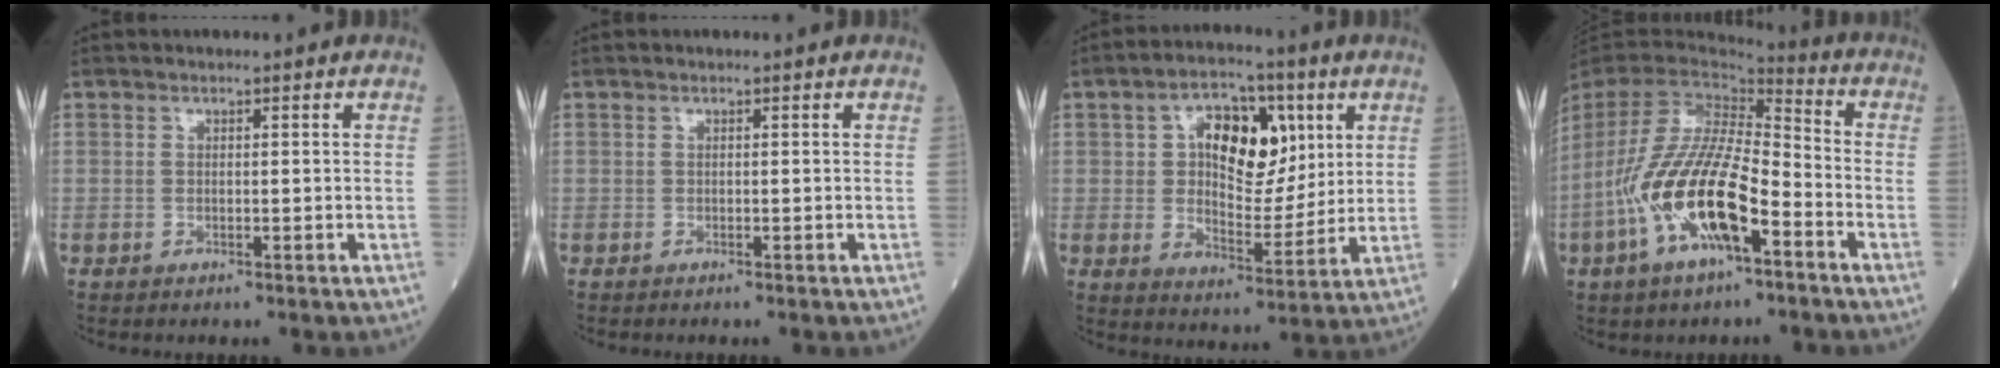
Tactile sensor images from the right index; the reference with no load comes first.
{"total": 0.0}
{"total": 12.4, "force": [3.9, 6.5, 9.8], "torque": [-0.157, 0.021, 0.066]}
{"total": 16.9, "force": [-6.6, 5.0, 14.8], "torque": [-0.313, -0.003, -0.119]}